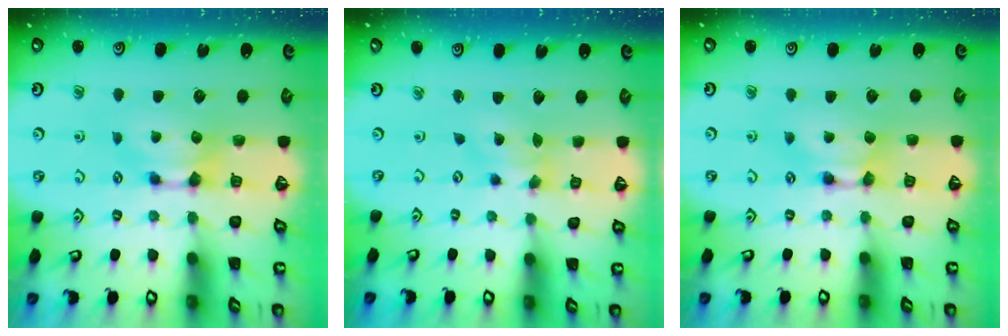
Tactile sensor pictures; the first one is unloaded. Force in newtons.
{"total": 1.2, "press": 0.2, "slide": 1.1}
{"total": 1.7, "press": 1.7, "slide": 0.1}